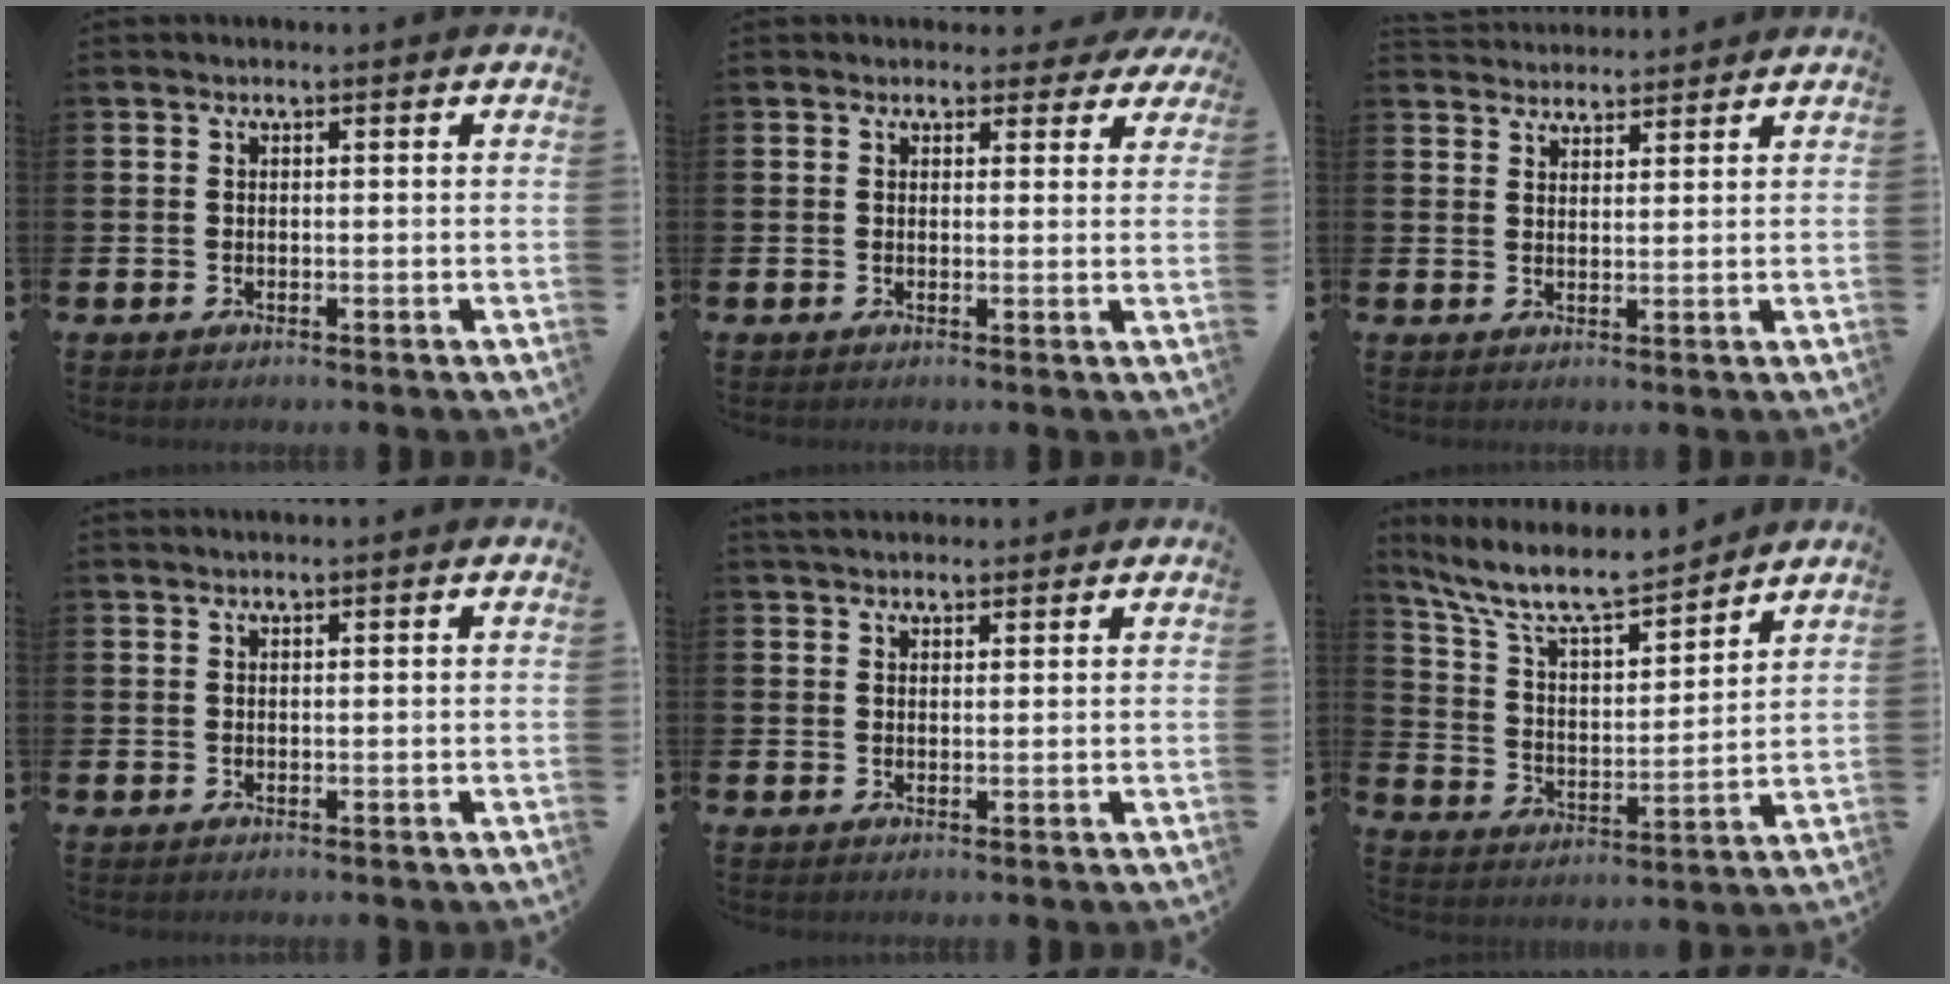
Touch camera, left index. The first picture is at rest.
{"total": 1.8, "force": [1.3, 1.2, 0.2], "torque": [0.011, -0.002, 0.018]}
{"total": 3.2, "force": [3.1, 0.5, -0.2], "torque": [-0.002, -0.015, 0.058]}
{"total": 0.6, "force": [0.5, -0.1, 0.2], "torque": [0.003, -0.002, 0.009]}
{"total": 2.7, "force": [2.5, 0.8, 0.4], "torque": [-0.003, -0.007, 0.044]}
{"total": 9.6, "force": [8.7, 1.8, 3.5], "torque": [-0.107, -0.055, 0.152]}